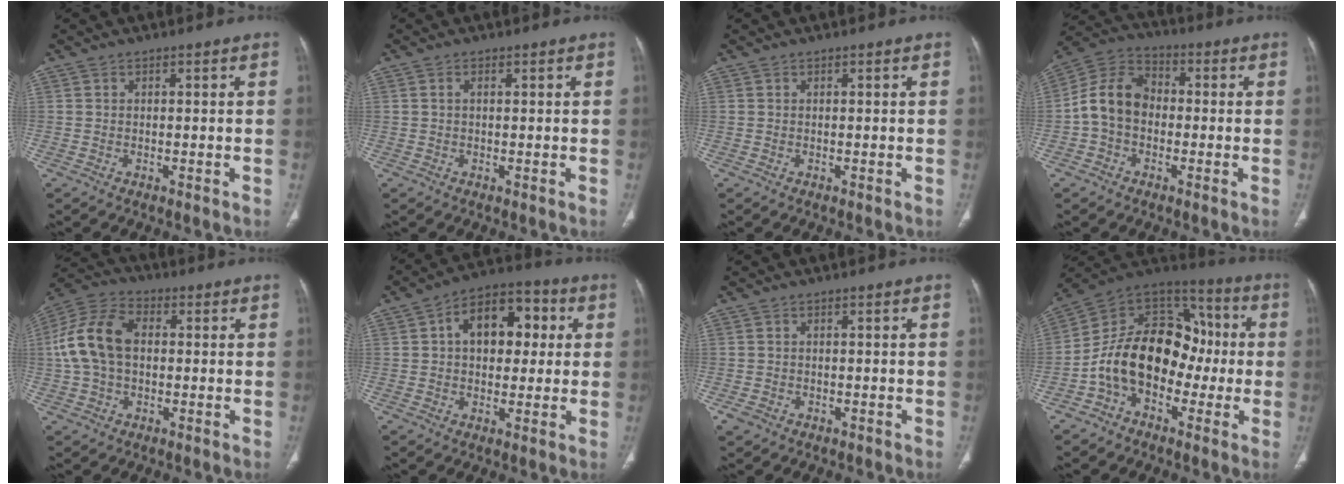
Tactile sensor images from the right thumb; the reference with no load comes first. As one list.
[{"total": 0.9, "force": [0.2, 0.5, 0.7], "torque": [-0.019, 0.005, 0.004]}, {"total": 0.0}, {"total": 10.3, "force": [-1.2, 7.7, 6.6], "torque": [-0.112, 0.036, -0.038]}, {"total": 12.9, "force": [0.7, 8.6, 9.6], "torque": [-0.194, 0.032, 0.006]}, {"total": 13.4, "force": [2.7, 8.9, 9.7], "torque": [-0.106, 0.024, 0.033]}, {"total": 1.9, "force": [-0.8, 1.5, 0.8], "torque": [-0.017, 0.004, -0.009]}, {"total": 19.0, "force": [-3.4, 13.5, 12.9], "torque": [-0.175, 0.065, -0.065]}]